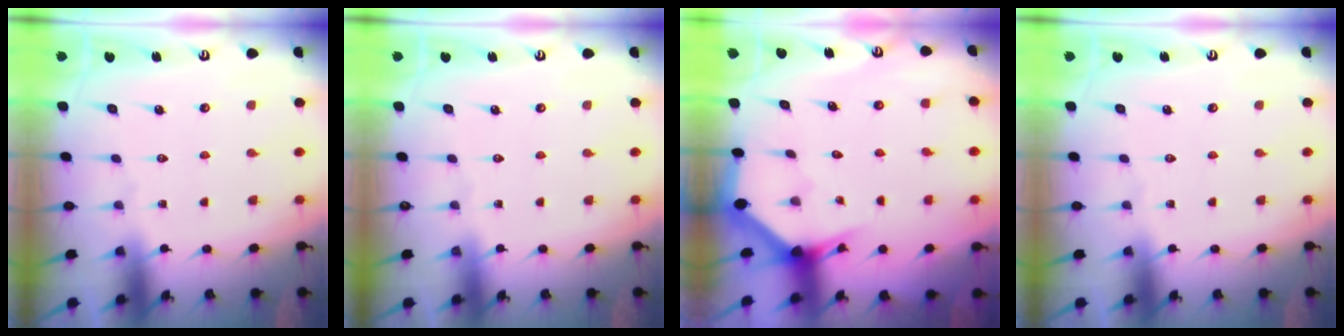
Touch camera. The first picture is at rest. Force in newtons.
{"total": 0.0}
{"total": 2.9, "press": 2.9, "slide": 0.0}
{"total": 0.0}